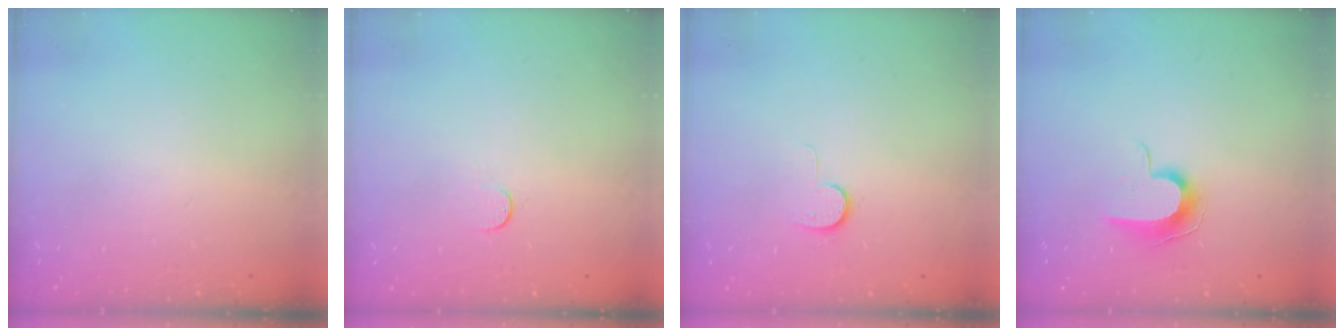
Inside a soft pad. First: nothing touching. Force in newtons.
{"total": 3.3, "press": 3.2, "slide": 0.3}
{"total": 6.2, "press": 6.2, "slide": 0.6}
{"total": 8.9, "press": 8.9, "slide": 0.8}